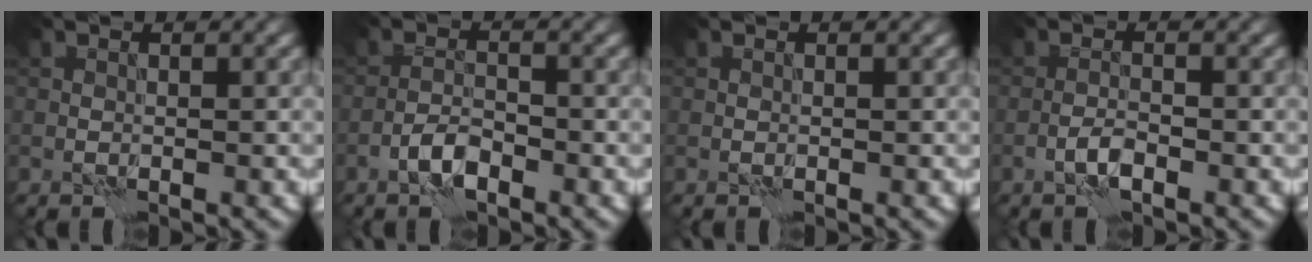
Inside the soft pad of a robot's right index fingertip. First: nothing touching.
{"total": 2.5, "force": [-1.6, 0.9, 1.7], "torque": [-0.032, 0.006, -0.035]}
{"total": 0.0}
{"total": 1.7, "force": [-1.0, 0.4, 1.3], "torque": [-0.028, 0.004, -0.023]}